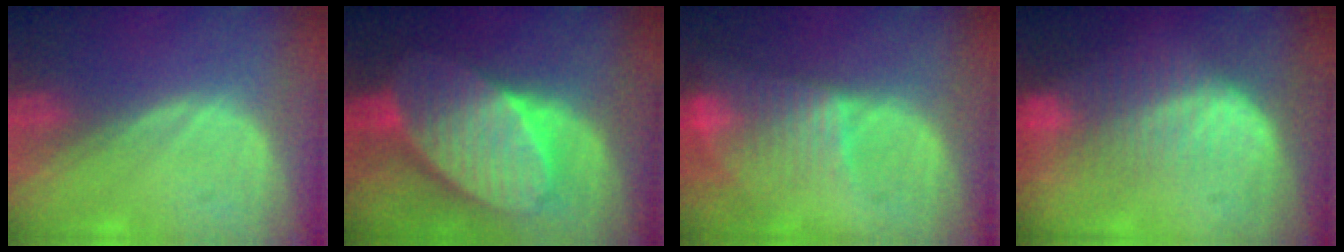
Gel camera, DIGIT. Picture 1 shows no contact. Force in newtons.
{"total": 11.0, "press": 11.0, "slide": 0.7}
{"total": 8.0, "press": 6.8, "slide": 4.2}
{"total": 7.8, "press": 6.9, "slide": 3.7}